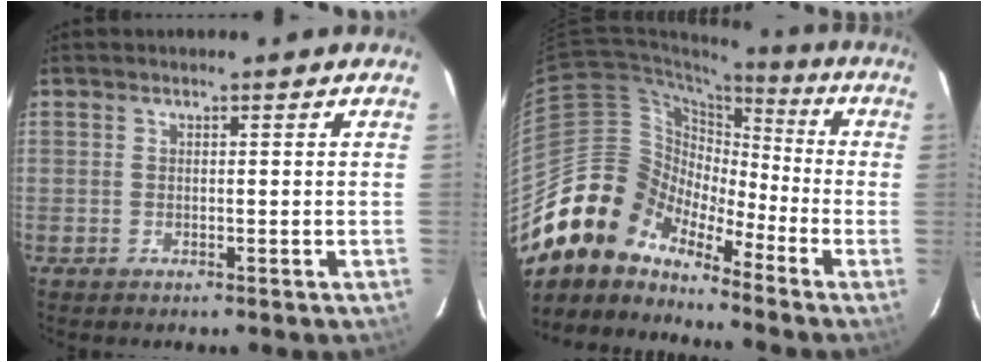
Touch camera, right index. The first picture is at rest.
{"total": 12.9, "force": [-10.2, 7.4, 2.5], "torque": [-0.056, 0.035, -0.209]}